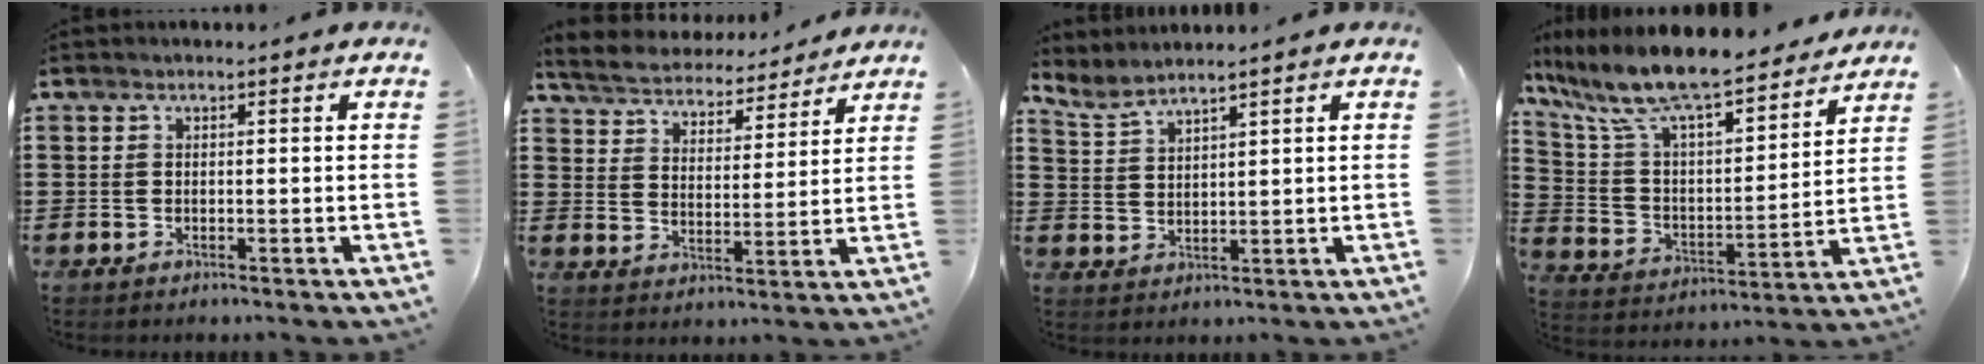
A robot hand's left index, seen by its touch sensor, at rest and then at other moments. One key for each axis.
{"total": 4.7, "fx": 4.7, "fy": 0.1, "fz": 0.1, "tx": -0.030, "ty": -0.036, "tz": 0.077}
{"total": 3.5, "fx": 3.2, "fy": 0.4, "fz": 1.3, "tx": -0.036, "ty": -0.010, "tz": 0.059}
{"total": 10.2, "fx": 9.1, "fy": 0.8, "fz": 4.5, "tx": -0.127, "ty": -0.067, "tz": 0.154}